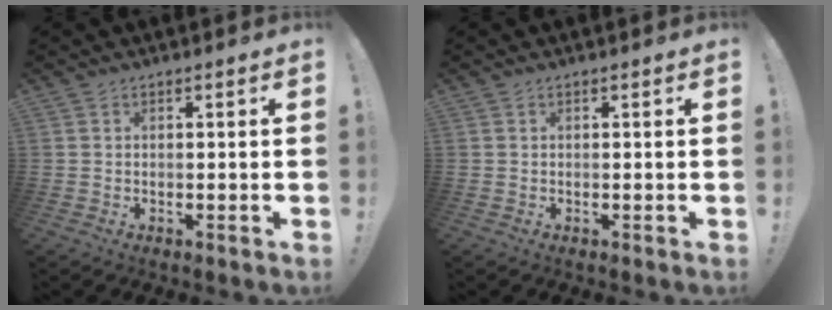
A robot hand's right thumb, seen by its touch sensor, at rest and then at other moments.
{"total": 0.0}